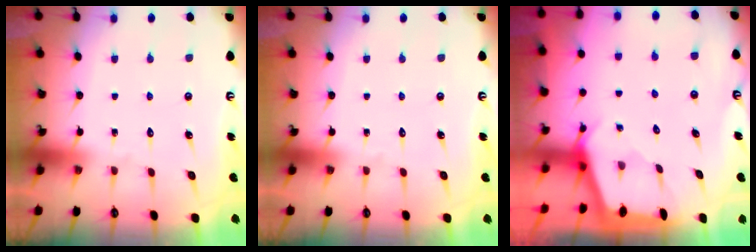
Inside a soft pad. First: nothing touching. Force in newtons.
{"total": 0.0}
{"total": 2.2, "press": 2.2, "slide": 0.3}